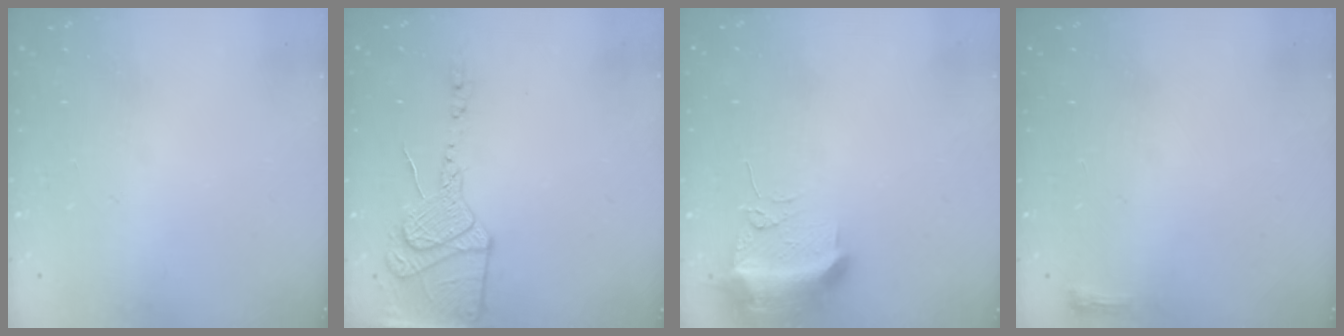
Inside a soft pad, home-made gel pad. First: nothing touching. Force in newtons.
{"total": 15.2, "press": 15.1, "slide": 2.1}
{"total": 11.0, "press": 10.9, "slide": 1.3}
{"total": 2.6, "press": 2.5, "slide": 0.6}